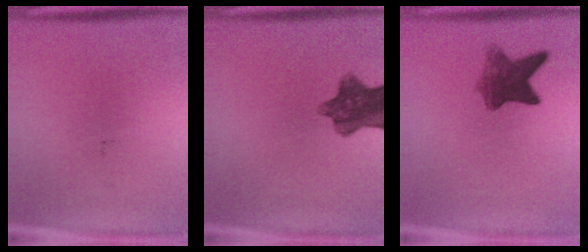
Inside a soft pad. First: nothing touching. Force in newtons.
{"total": 8.9}
{"total": 6.1}